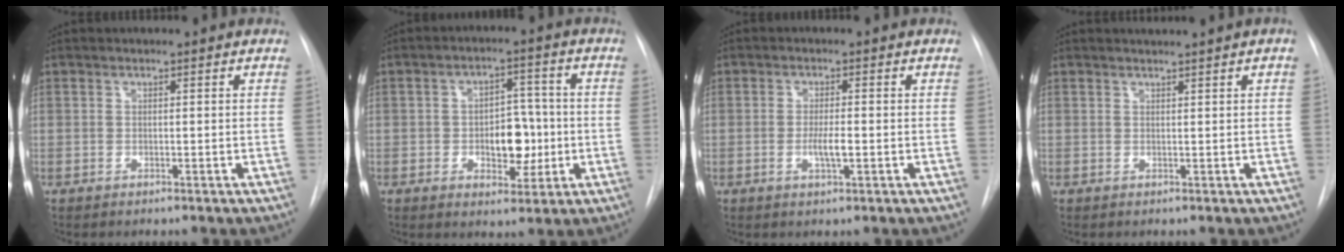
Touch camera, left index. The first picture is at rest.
{"total": 7.4, "force": [-1.1, 4.3, 5.9], "torque": [-0.081, 0.015, -0.010]}
{"total": 2.9, "force": [-0.7, 0.4, 2.8], "torque": [-0.054, -0.002, -0.011]}
{"total": 1.1, "force": [0.9, -0.5, 0.4], "torque": [-0.003, -0.004, 0.018]}